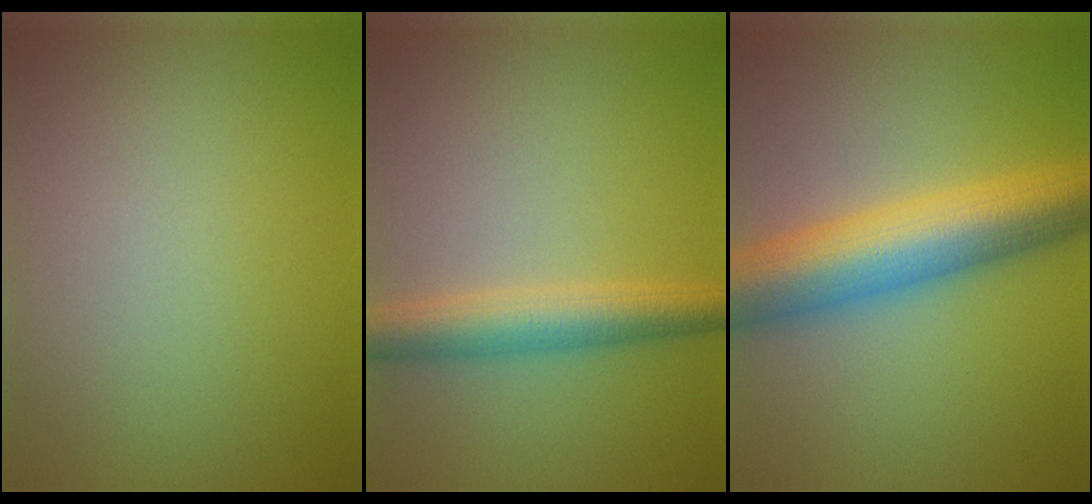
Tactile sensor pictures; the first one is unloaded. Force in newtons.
{"total": 4.5, "press": 4.5, "slide": 0.1}
{"total": 10.0, "press": 10.0, "slide": 0.1}